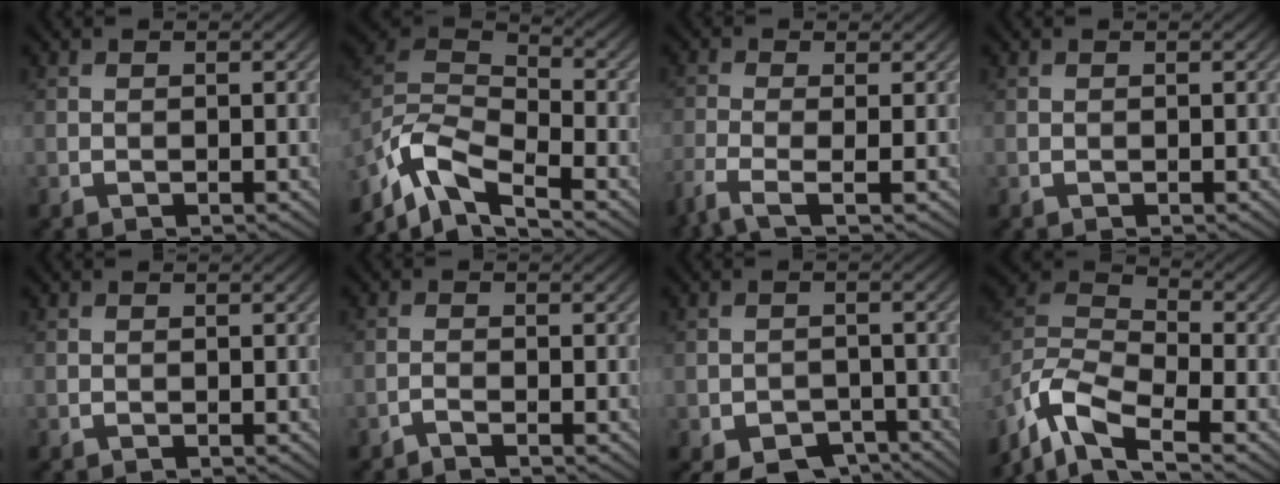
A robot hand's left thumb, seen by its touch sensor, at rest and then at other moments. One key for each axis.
{"total": 9.4, "fx": -6.8, "fy": 3.5, "fz": 5.6, "tx": -0.125, "ty": -0.005, "tz": -0.149}
{"total": 3.8, "fx": -2.2, "fy": 0.8, "fz": 3.0, "tx": -0.068, "ty": -0.005, "tz": -0.058}
{"total": 0.0}
{"total": 0.0}
{"total": 0.9, "fx": -0.9, "fy": -0.1, "fz": 0.4, "tx": -0.006, "ty": 0.006, "tz": -0.025}
{"total": 5.1, "fx": -3.9, "fy": 2.6, "fz": 2.0, "tx": -0.033, "ty": -0.006, "tz": -0.063}
{"total": 11.6, "fx": -7.9, "fy": 4.4, "fz": 7.3, "tx": -0.167, "ty": -0.007, "tz": -0.163}